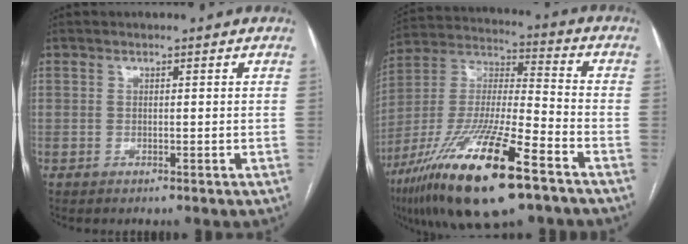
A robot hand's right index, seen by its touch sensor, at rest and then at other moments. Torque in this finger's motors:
{"motor_torque": [1.72, -0.42, 1.05, 0.21]}